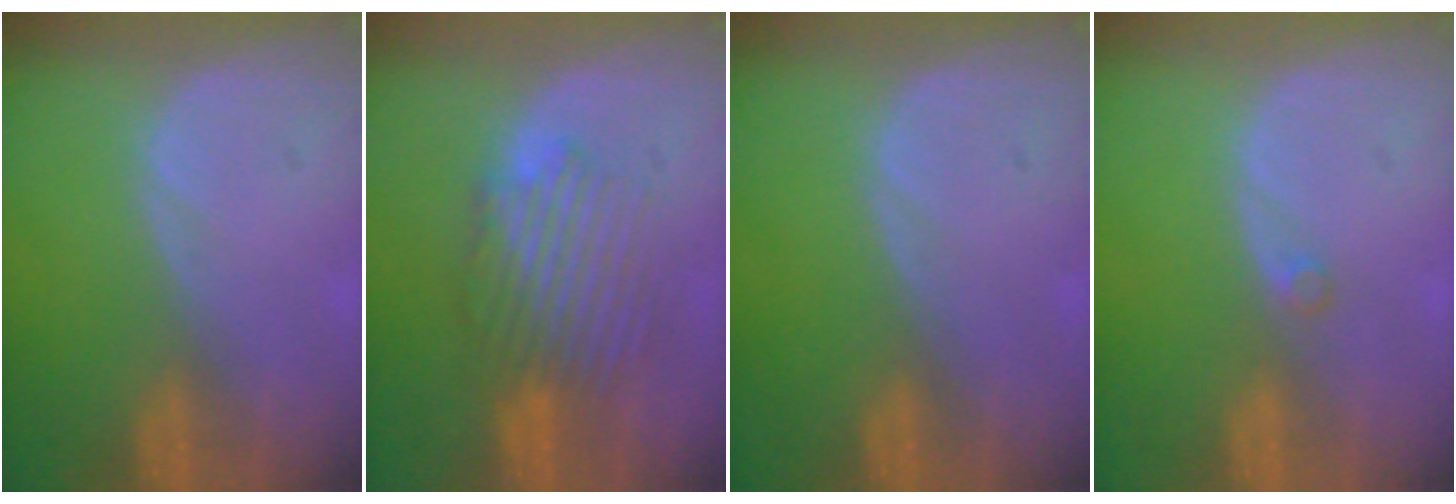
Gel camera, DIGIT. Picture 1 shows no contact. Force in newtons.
{"total": 6.2, "press": 6.1, "slide": 1.5}
{"total": 0.0}
{"total": 0.7, "press": 0.7, "slide": 0.1}